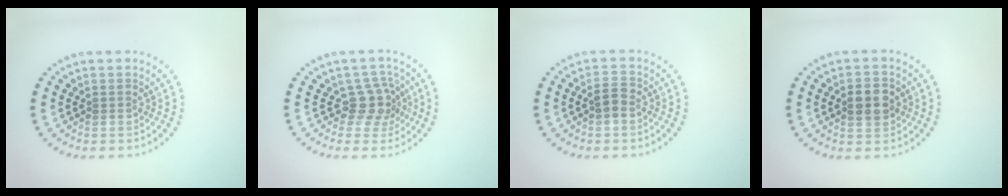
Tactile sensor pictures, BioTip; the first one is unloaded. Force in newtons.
{"total": 2.6, "press": 2.1, "slide": 1.7}
{"total": 1.7, "press": 1.6, "slide": 0.5}
{"total": 3.3, "press": 3.2, "slide": 0.3}